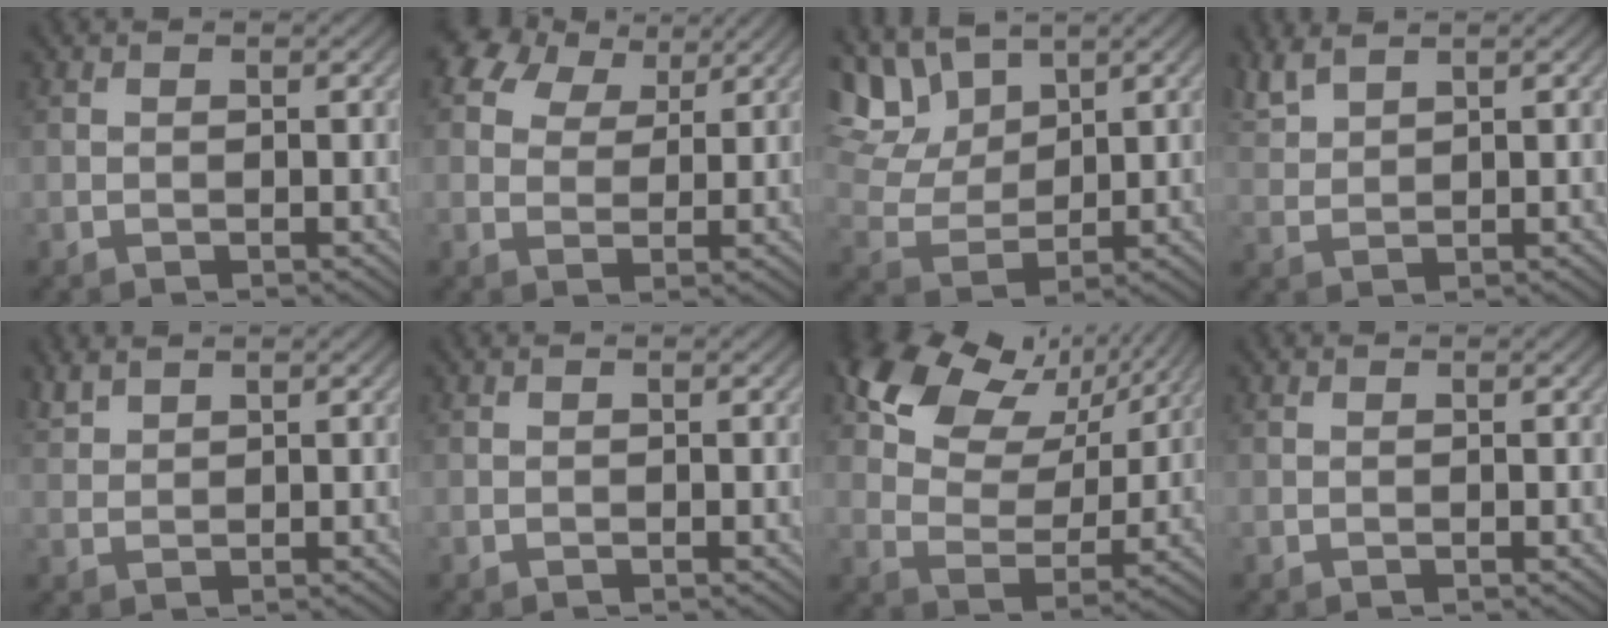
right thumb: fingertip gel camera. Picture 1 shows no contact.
{"total": 7.1, "force": [4.5, 4.3, 3.4], "torque": [-0.066, 0.016, 0.077]}
{"total": 10.3, "force": [6.5, 5.3, 6.0], "torque": [-0.165, 0.012, 0.121]}
{"total": 3.3, "force": [2.8, 0.8, 1.6], "torque": [-0.049, 0.007, 0.068]}
{"total": 1.9, "force": [1.7, 0.6, 0.8], "torque": [-0.026, 0.004, 0.043]}
{"total": 0.0}
{"total": 12.9, "force": [7.3, 7.7, 7.4], "torque": [-0.144, 0.012, 0.122]}
{"total": 0.0}